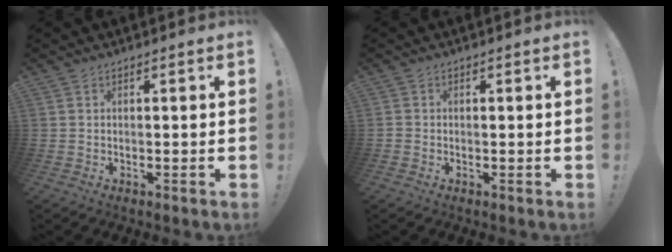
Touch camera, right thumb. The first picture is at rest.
{"total": 0.7, "force": [-0.3, 0.6, 0.3], "torque": [-0.008, 0.004, -0.005]}